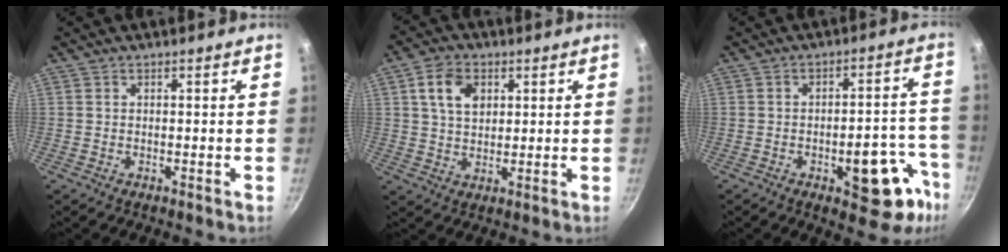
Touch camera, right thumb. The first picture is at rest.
{"total": 7.3, "force": [2.4, 5.1, 4.7], "torque": [-0.069, 0.000, 0.040]}
{"total": 14.5, "force": [-6.5, 6.7, 11.1], "torque": [-0.073, 0.047, -0.079]}